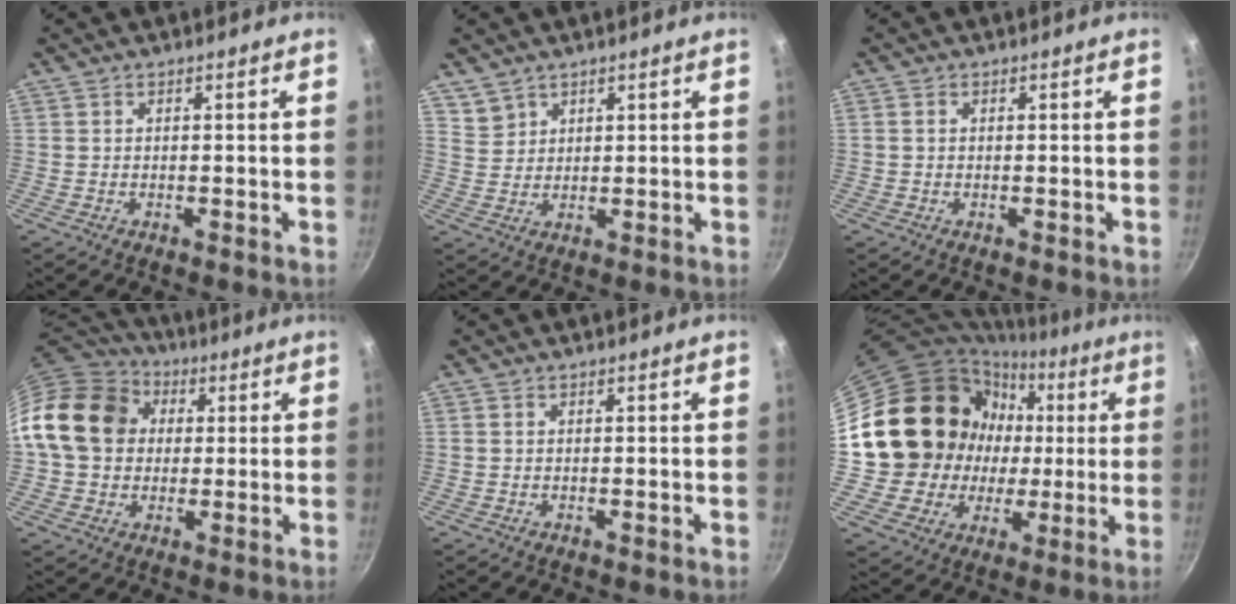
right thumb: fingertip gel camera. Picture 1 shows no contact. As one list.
[{"total": 3.2, "force": [2.5, 2.1, 0.2], "torque": [0.013, 0.004, 0.054]}, {"total": 0.8, "force": [0.1, 0.6, 0.5], "torque": [-0.009, 0.004, 0.000]}, {"total": 16.2, "force": [2.6, 13.3, 8.9], "torque": [-0.137, 0.026, 0.033]}, {"total": 0.0}, {"total": 19.5, "force": [2.3, 17.7, 8.0], "torque": [-0.116, 0.018, 0.060]}]